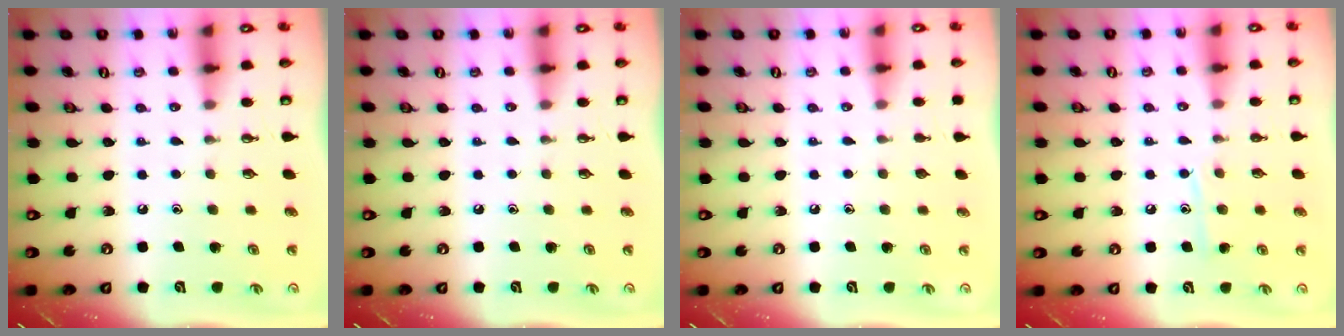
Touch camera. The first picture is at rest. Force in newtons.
{"total": 0.0}
{"total": 0.0}
{"total": 8.0, "press": 8.0, "slide": 0.7}